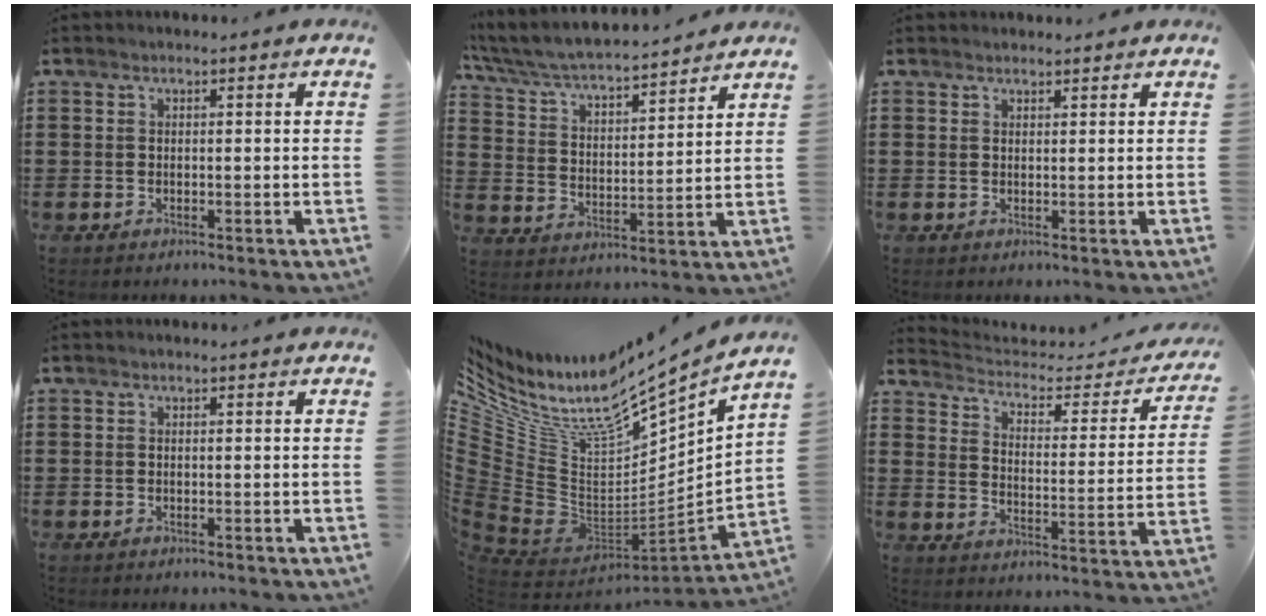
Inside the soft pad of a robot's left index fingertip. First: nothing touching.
{"total": 5.1, "force": [4.7, 0.3, 2.1], "torque": [-0.062, -0.035, 0.074]}
{"total": 1.0, "force": [1.0, 0.1, 0.0], "torque": [-0.002, -0.001, 0.021]}
{"total": 0.0}
{"total": 10.7, "force": [7.1, 3.4, 7.3], "torque": [-0.175, -0.072, 0.107]}
{"total": 2.8, "force": [2.3, 0.9, 1.2], "torque": [-0.041, -0.022, 0.031]}